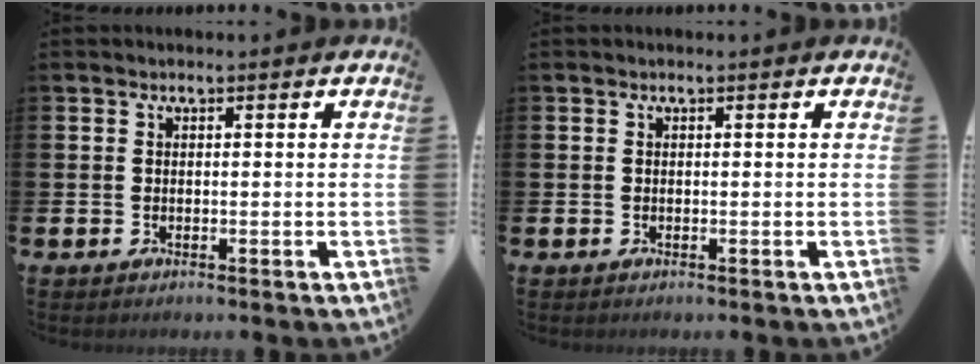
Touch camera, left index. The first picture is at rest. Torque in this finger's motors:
{"motor_torque": [0.00, 0.00, 0.00, 0.00]}